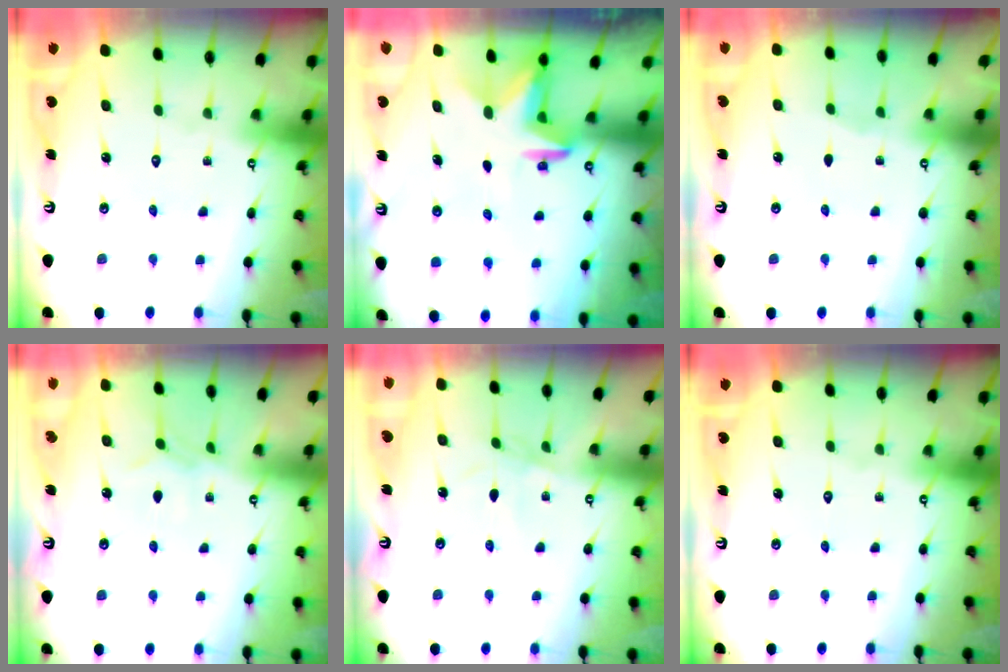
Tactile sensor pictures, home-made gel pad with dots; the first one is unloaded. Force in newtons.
{"total": 3.1, "press": 3.0, "slide": 0.7}
{"total": 1.4, "press": 1.4, "slide": 0.3}
{"total": 3.7, "press": 3.6, "slide": 0.6}
{"total": 2.2, "press": 2.1, "slide": 0.3}
{"total": 0.0}